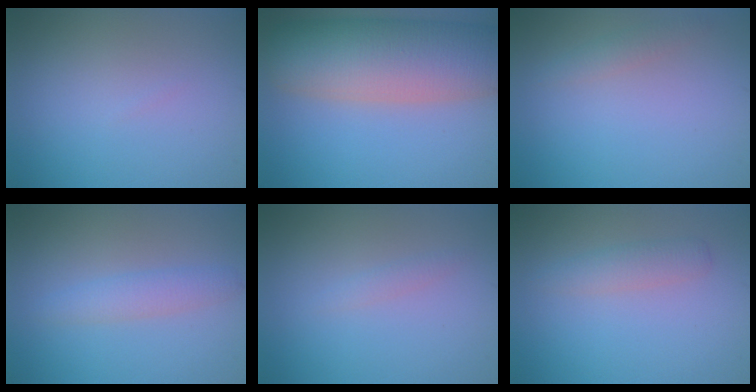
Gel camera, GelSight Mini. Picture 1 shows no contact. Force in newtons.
{"total": 12.3, "press": 12.2, "slide": 0.9}
{"total": 1.1, "press": 1.1, "slide": 0.1}
{"total": 2.1, "press": 2.1, "slide": 0.2}
{"total": 0.8, "press": 0.8, "slide": 0.0}
{"total": 1.8, "press": 1.8, "slide": 0.0}